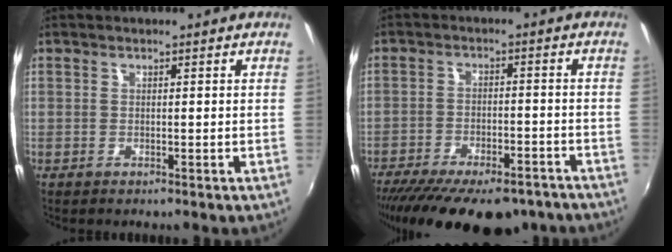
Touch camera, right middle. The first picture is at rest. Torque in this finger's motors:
{"motor_torque": [1.11, -1.03, 0.45, 0.21]}